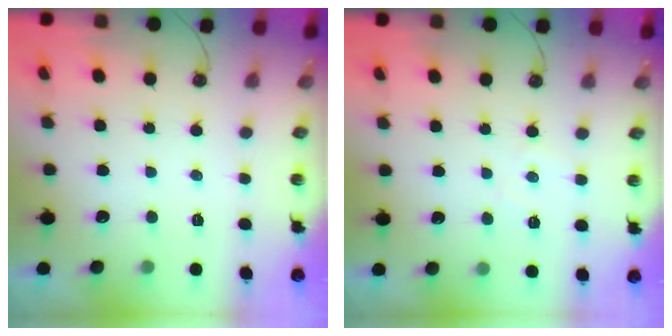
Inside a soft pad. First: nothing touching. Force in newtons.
{"total": 4.5, "press": 4.4, "slide": 0.7}